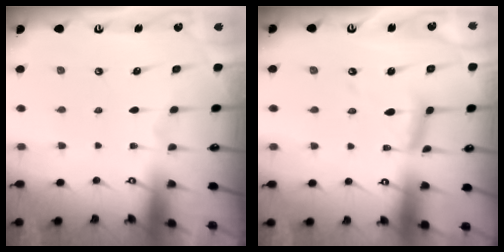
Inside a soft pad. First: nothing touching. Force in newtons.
{"total": 10.4, "press": 10.4, "slide": 0.7}